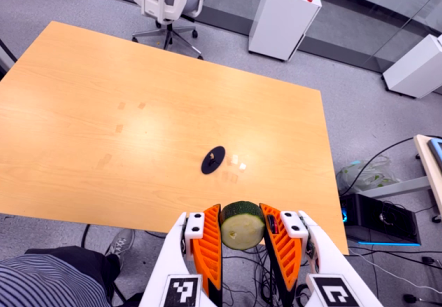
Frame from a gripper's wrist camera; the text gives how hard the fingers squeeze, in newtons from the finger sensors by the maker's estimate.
{"total": 12.2, "left": 11.8, "right": 12.7}